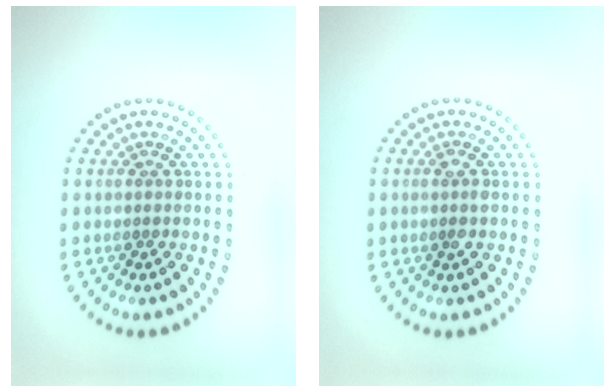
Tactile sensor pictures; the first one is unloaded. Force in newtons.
{"total": 1.0, "press": 1.0, "slide": 0.3}